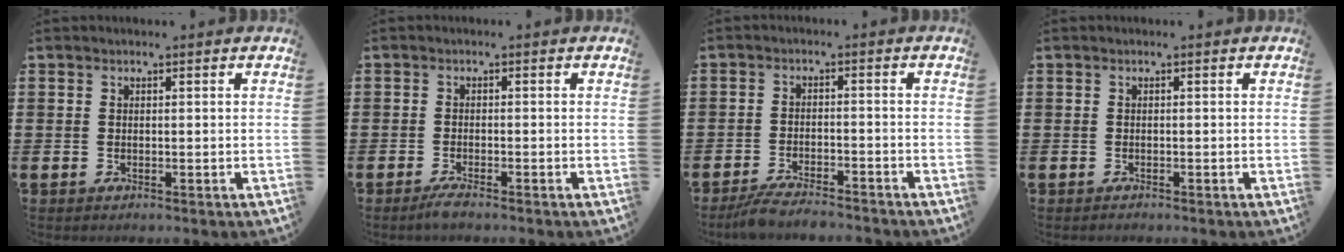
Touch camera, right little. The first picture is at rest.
{"total": 1.4, "force": [-1.0, 0.1, 0.9], "torque": [-0.017, -0.002, -0.019]}
{"total": 3.4, "force": [-3.3, 0.1, 1.1], "torque": [-0.018, 0.003, -0.064]}
{"total": 0.0}